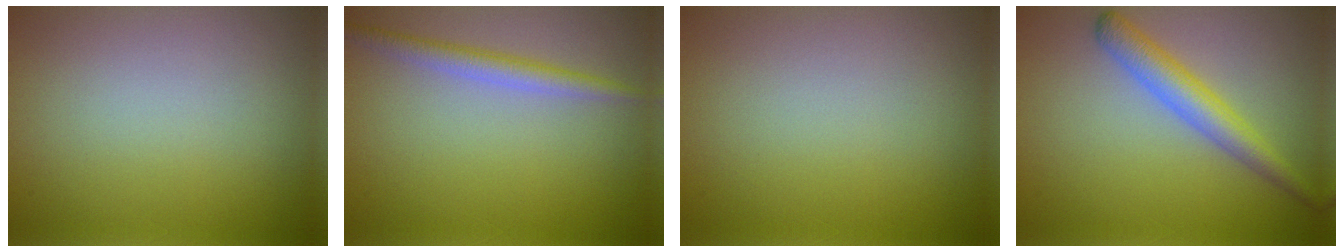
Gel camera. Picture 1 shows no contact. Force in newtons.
{"total": 2.4, "press": 2.4, "slide": 0.0}
{"total": 0.0}
{"total": 3.5, "press": 3.5, "slide": 0.1}